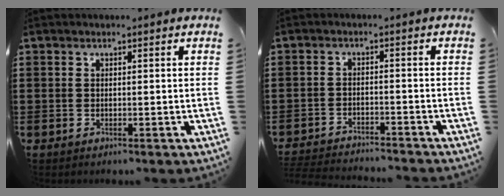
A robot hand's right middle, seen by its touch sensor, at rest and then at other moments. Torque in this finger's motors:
{"motor_torque": [1.48, -0.66, 0.21, 0.11]}